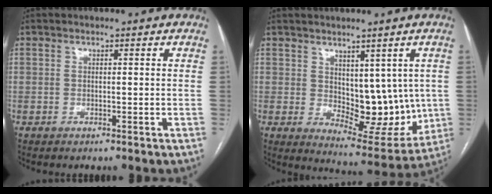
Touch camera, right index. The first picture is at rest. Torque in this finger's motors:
{"motor_torque": [1.01, 0.92, 0.14, 0.03]}